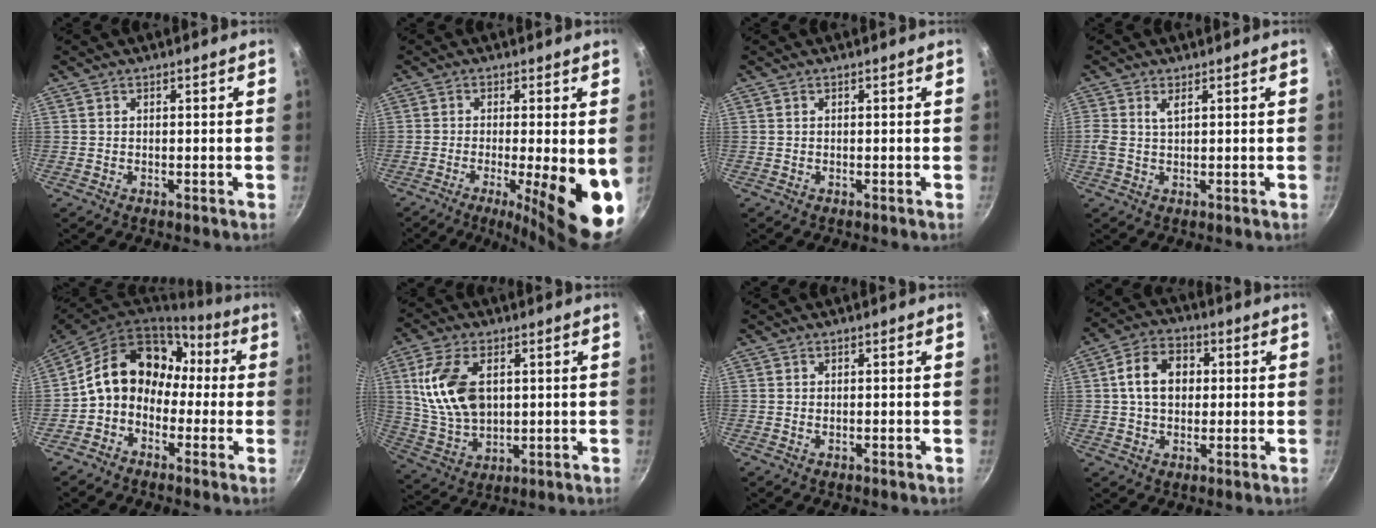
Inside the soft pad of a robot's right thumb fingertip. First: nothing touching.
{"total": 15.1, "force": [-3.7, 3.8, 14.1], "torque": [-0.188, -0.009, -0.049]}
{"total": 0.0}
{"total": 2.3, "force": [0.7, 0.9, 2.0], "torque": [-0.047, 0.002, 0.017]}
{"total": 15.4, "force": [0.3, 12.1, 9.6], "torque": [-0.131, 0.060, -0.014]}
{"total": 14.1, "force": [3.2, 8.5, 10.8], "torque": [-0.198, -0.013, 0.071]}
{"total": 0.0}
{"total": 9.6, "force": [1.3, 7.1, 6.3], "torque": [-0.085, 0.017, 0.012]}